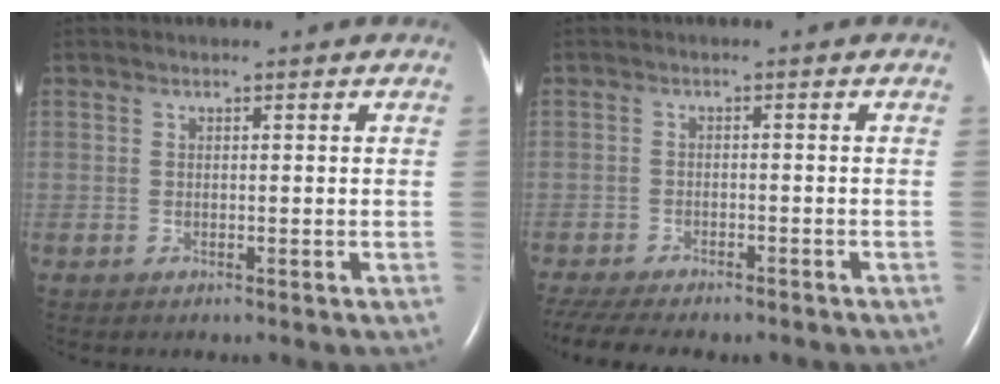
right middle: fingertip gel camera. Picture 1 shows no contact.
{"total": 12.5, "force": [-10.3, 4.0, 5.9], "torque": [-0.123, -0.007, -0.138]}